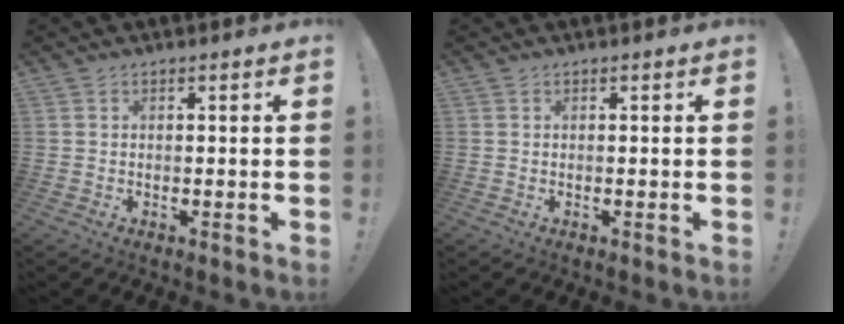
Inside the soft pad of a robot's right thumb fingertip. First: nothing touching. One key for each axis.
{"total": 0.0}